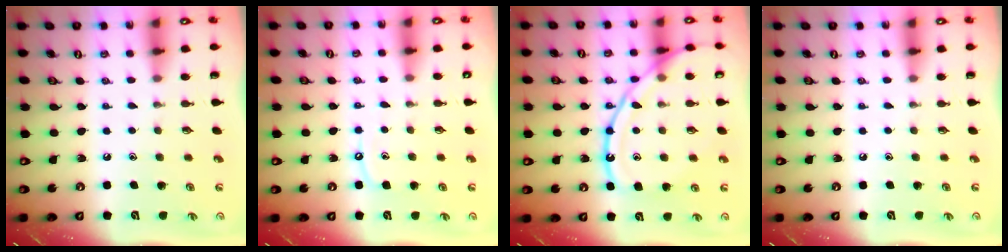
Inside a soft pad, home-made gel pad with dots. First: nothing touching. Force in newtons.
{"total": 6.8, "press": 6.7, "slide": 0.7}
{"total": 17.4, "press": 17.3, "slide": 1.7}
{"total": 0.0}